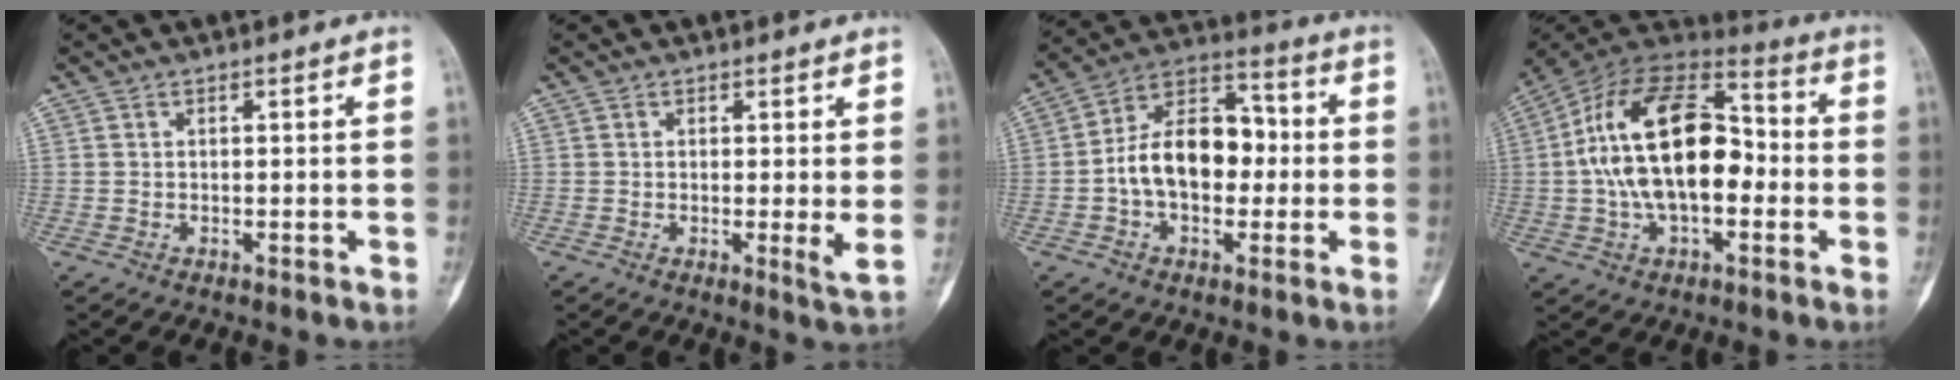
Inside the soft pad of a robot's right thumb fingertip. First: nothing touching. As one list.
[{"total": 2.7, "force": [0.5, 0.4, 2.6], "torque": [-0.043, -0.010, 0.004]}, {"total": 14.9, "force": [-1.0, 9.7, 11.2], "torque": [-0.162, 0.047, -0.023]}, {"total": 21.5, "force": [-0.5, 12.2, 17.8], "torque": [-0.303, 0.042, -0.013]}]